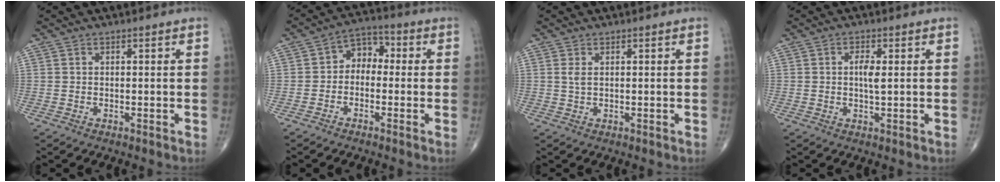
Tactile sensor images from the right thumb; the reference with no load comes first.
{"total": 5.8, "force": [-0.5, 4.4, 3.8], "torque": [-0.032, 0.029, -0.027]}
{"total": 1.5, "force": [0.5, 0.6, 1.2], "torque": [-0.029, 0.003, 0.015]}
{"total": 3.0, "force": [0.4, 0.9, 2.8], "torque": [-0.050, -0.001, 0.005]}